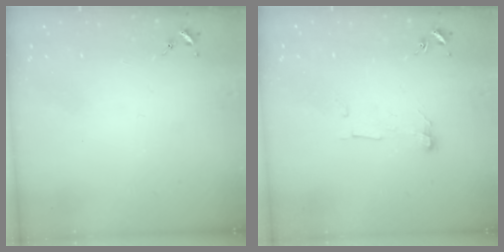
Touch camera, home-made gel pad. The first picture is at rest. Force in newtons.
{"total": 7.3, "press": 7.2, "slide": 0.8}